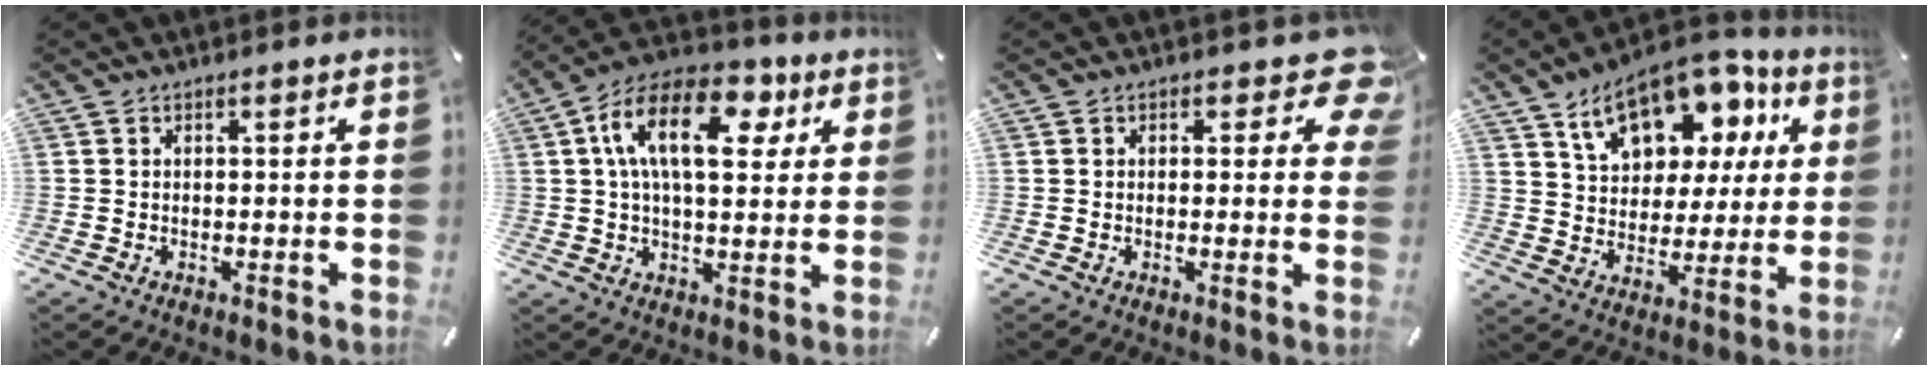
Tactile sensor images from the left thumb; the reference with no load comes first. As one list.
[{"total": 16.8, "force": [5.6, 9.3, 12.8], "torque": [-0.226, -0.002, 0.093]}, {"total": 7.7, "force": [3.8, 3.8, 5.5], "torque": [-0.055, -0.019, 0.060]}, {"total": 16.8, "force": [10.3, 10.3, 8.3], "torque": [-0.136, -0.054, 0.184]}]